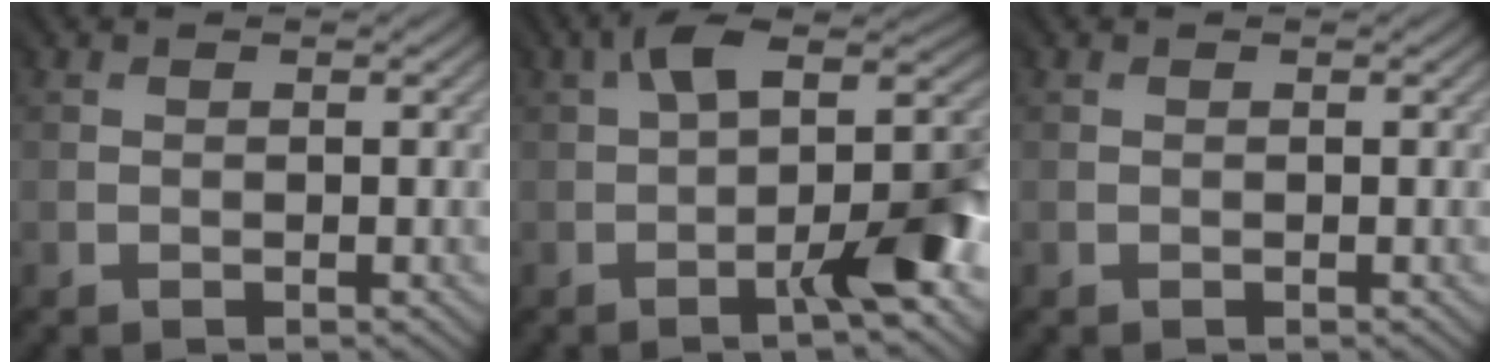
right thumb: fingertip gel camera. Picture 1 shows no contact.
{"total": 10.4, "force": [-3.0, 2.8, 9.5], "torque": [-0.146, 0.014, -0.048]}
{"total": 0.0}